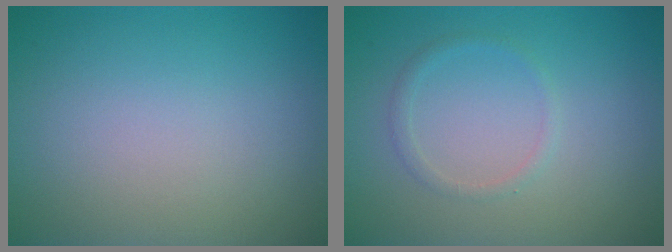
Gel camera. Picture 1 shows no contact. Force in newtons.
{"total": 1.0, "press": 1.0, "slide": 0.1}